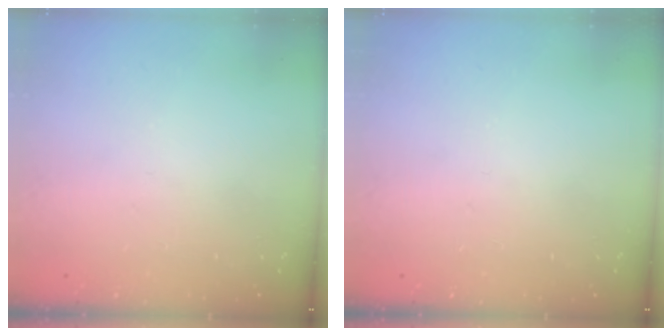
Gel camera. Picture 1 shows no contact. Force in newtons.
{"total": 0.0}